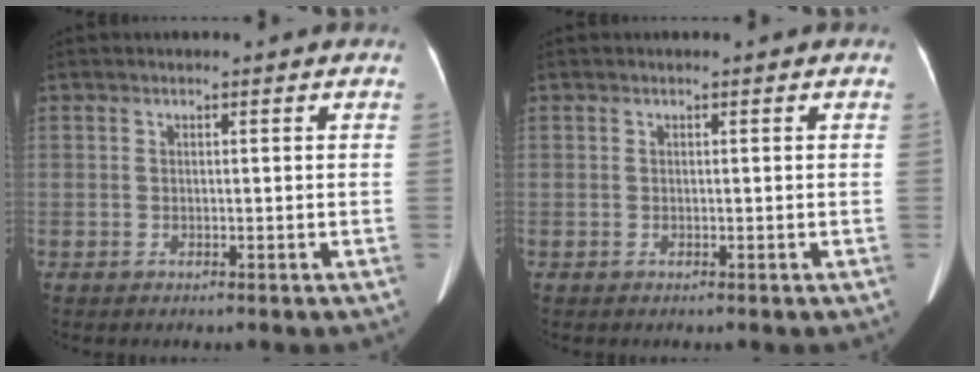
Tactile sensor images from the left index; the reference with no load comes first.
{"total": 0.0}